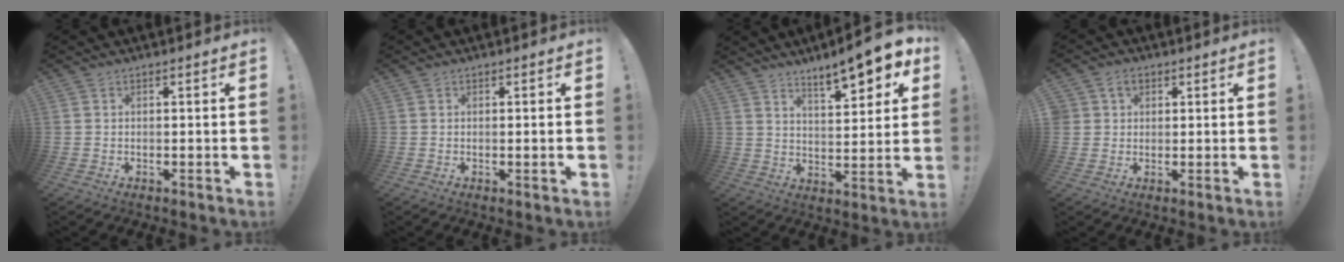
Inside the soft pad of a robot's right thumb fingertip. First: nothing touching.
{"total": 1.0, "force": [-0.1, -0.3, 1.0], "torque": [-0.012, -0.003, -0.003]}
{"total": 11.8, "force": [8.2, 2.3, 8.1], "torque": [-0.116, -0.057, 0.133]}
{"total": 3.9, "force": [1.6, 3.3, 1.1], "torque": [-0.019, 0.000, 0.031]}